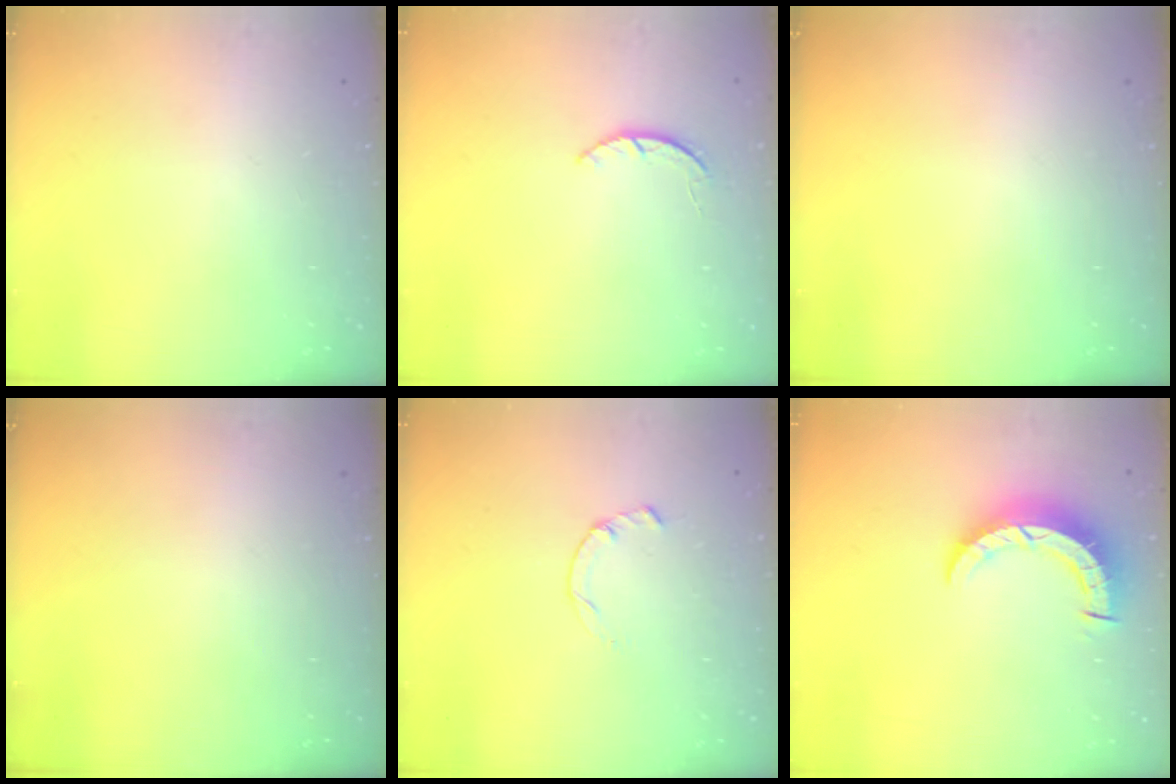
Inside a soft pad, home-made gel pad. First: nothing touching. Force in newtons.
{"total": 1.9, "press": 1.9, "slide": 0.3}
{"total": 0.0}
{"total": 0.0}
{"total": 0.5, "press": 0.4, "slide": 0.3}
{"total": 7.7, "press": 7.6, "slide": 0.8}